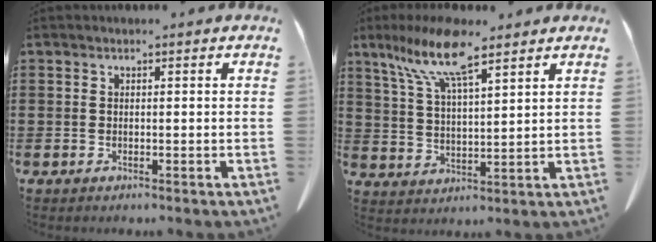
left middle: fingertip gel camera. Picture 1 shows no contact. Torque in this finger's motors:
{"motor_torque": [1.27, -0.87, 0.69, 0.13]}